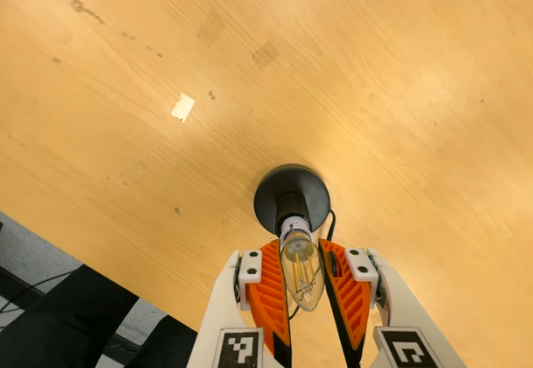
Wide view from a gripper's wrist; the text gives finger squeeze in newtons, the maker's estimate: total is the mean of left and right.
{"total": 9.6, "left": 8.7, "right": 10.5}